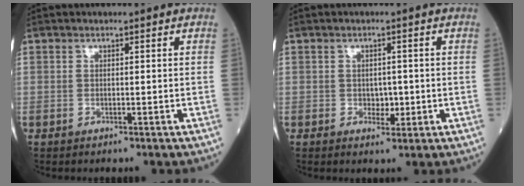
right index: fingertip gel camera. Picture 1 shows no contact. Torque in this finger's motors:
{"motor_torque": [-0.11, 0.17, -0.02, 0.00]}